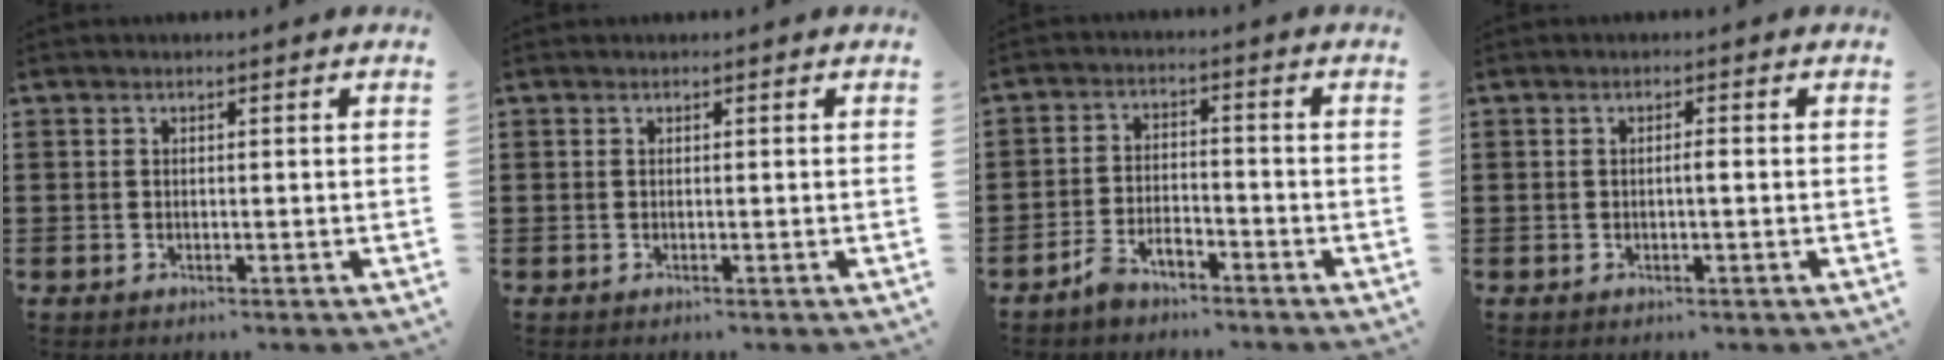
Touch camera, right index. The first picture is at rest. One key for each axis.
{"total": 0.0}
{"total": 3.9, "fx": -3.4, "fy": 1.3, "fz": 1.4, "tx": -0.041, "ty": 0.008, "tz": -0.071}
{"total": 0.8, "fx": -0.3, "fy": 0.0, "fz": 0.8, "tx": -0.015, "ty": -0.003, "tz": -0.005}